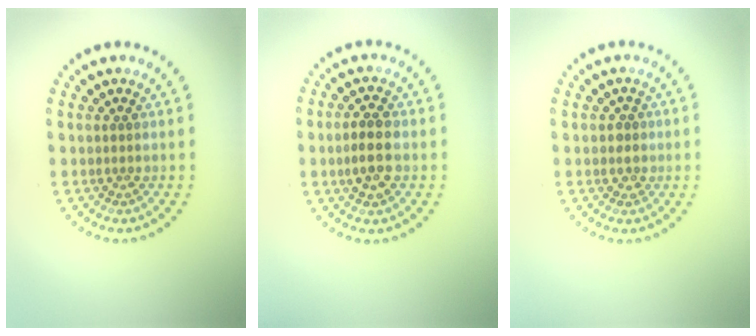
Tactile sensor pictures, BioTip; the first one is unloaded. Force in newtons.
{"total": 2.9, "press": 2.9, "slide": 0.4}
{"total": 1.1, "press": 0.8, "slide": 0.8}